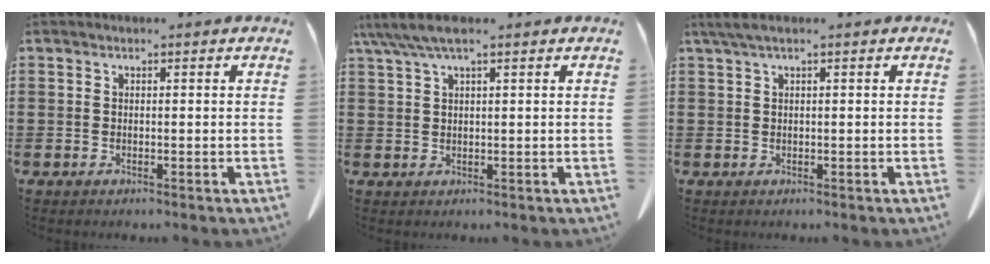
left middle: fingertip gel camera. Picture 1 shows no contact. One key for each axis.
{"total": 4.3, "fx": 2.7, "fy": 0.5, "fz": 3.3, "tx": -0.068, "ty": -0.003, "tz": 0.050}
{"total": 1.4, "fx": 0.4, "fy": 0.0, "fz": 1.3, "tx": -0.031, "ty": -0.007, "tz": 0.007}